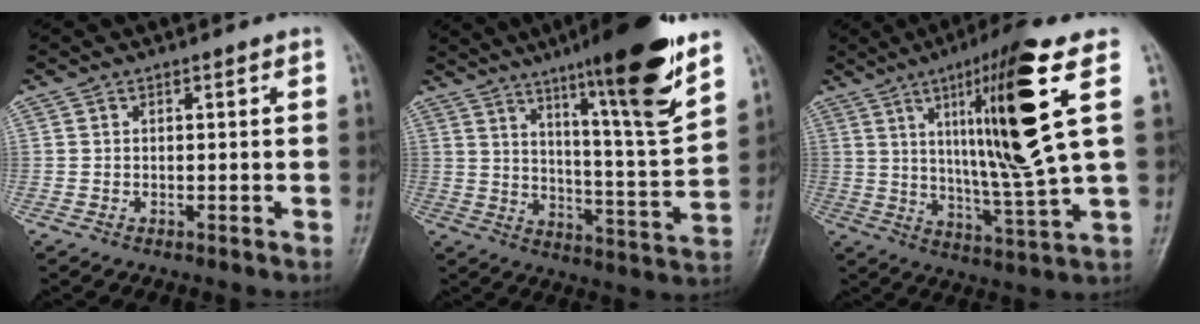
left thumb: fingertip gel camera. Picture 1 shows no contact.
{"total": 19.8, "force": [12.5, 1.5, 15.2], "torque": [-0.208, -0.065, 0.194]}
{"total": 19.1, "force": [6.0, 0.7, 18.1], "torque": [-0.306, -0.037, 0.095]}